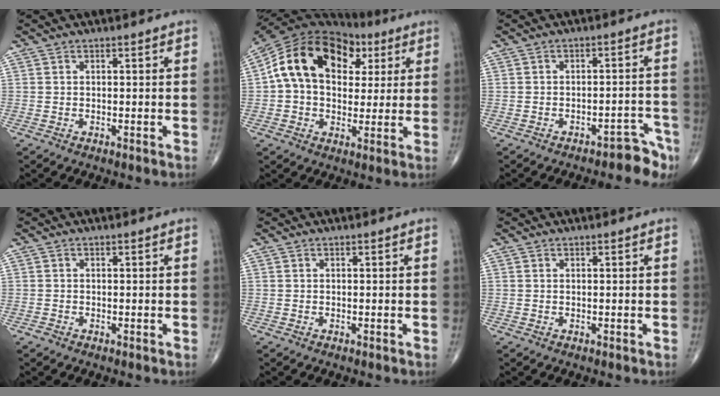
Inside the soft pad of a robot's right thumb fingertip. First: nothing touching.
{"total": 20.4, "force": [5.6, 13.9, 13.9], "torque": [-0.224, 0.027, 0.086]}
{"total": 5.6, "force": [-4.2, 2.5, 2.5], "torque": [-0.011, 0.052, -0.053]}
{"total": 0.6, "force": [-0.3, 0.4, 0.1], "torque": [0.000, 0.001, -0.010]}
{"total": 0.0}
{"total": 0.0}